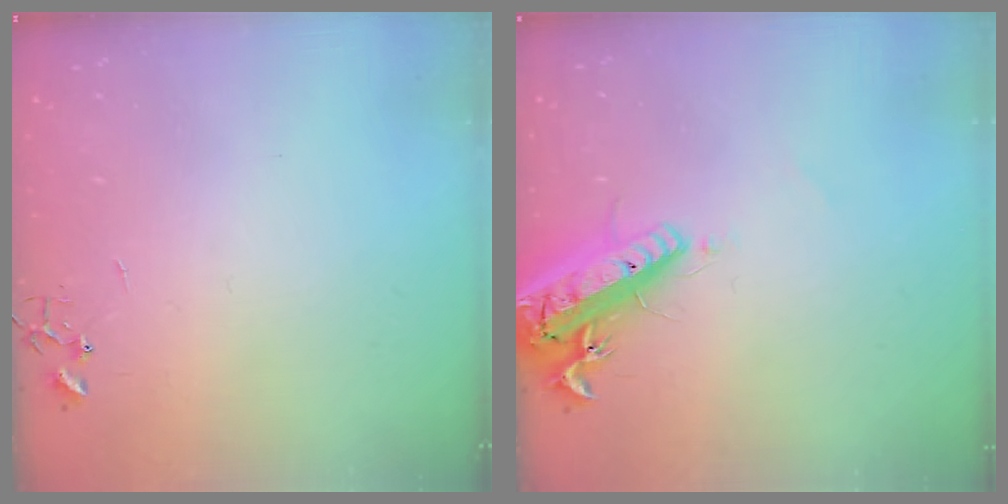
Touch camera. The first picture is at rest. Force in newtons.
{"total": 20.7, "press": 20.3, "slide": 4.2}